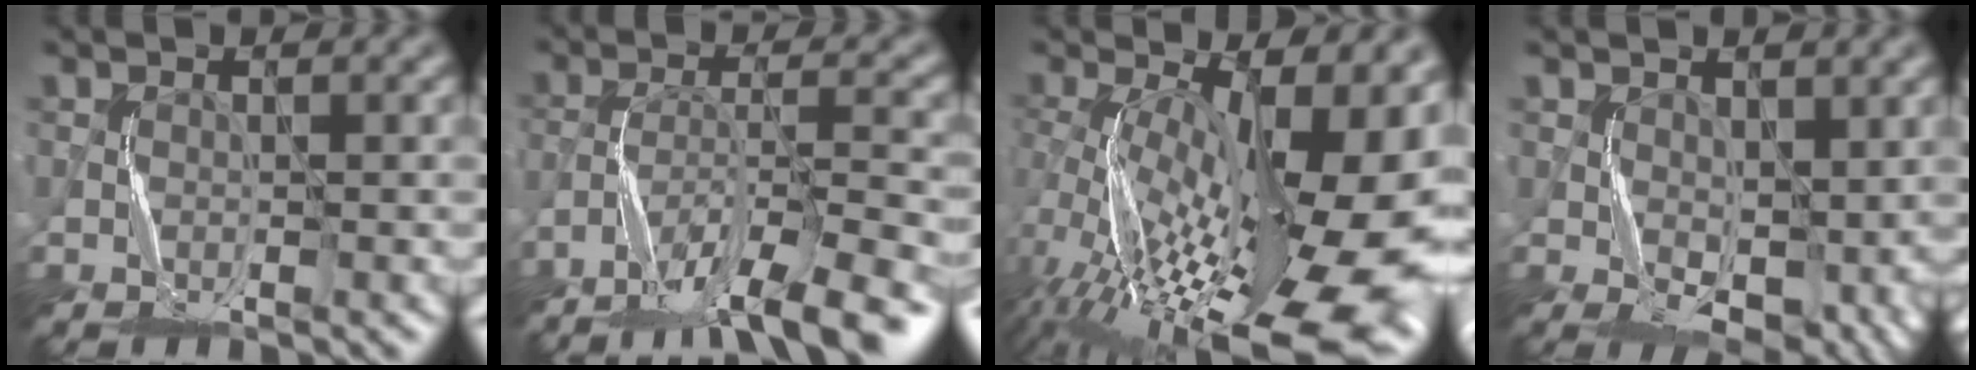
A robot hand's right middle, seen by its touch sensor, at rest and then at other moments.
{"total": 10.7, "force": [-8.4, 2.2, 6.3], "torque": [-0.102, -0.011, -0.130]}
{"total": 19.7, "force": [-3.4, 8.9, 17.2], "torque": [-0.238, -0.011, -0.044]}
{"total": 5.5, "force": [0.1, 3.4, 4.4], "torque": [-0.073, -0.014, 0.008]}